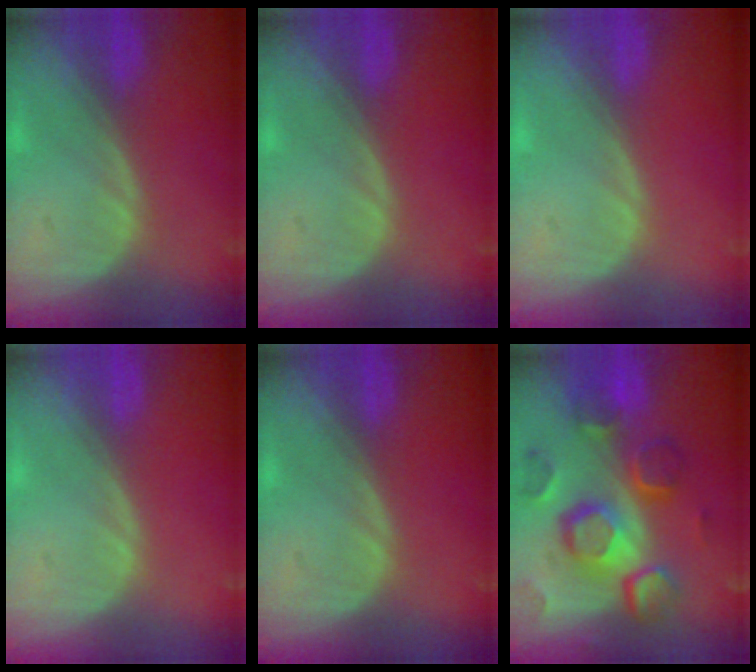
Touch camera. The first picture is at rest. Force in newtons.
{"total": 0.0}
{"total": 0.0}
{"total": 0.0}
{"total": 0.0}
{"total": 12.3, "press": 10.6, "slide": 6.2}